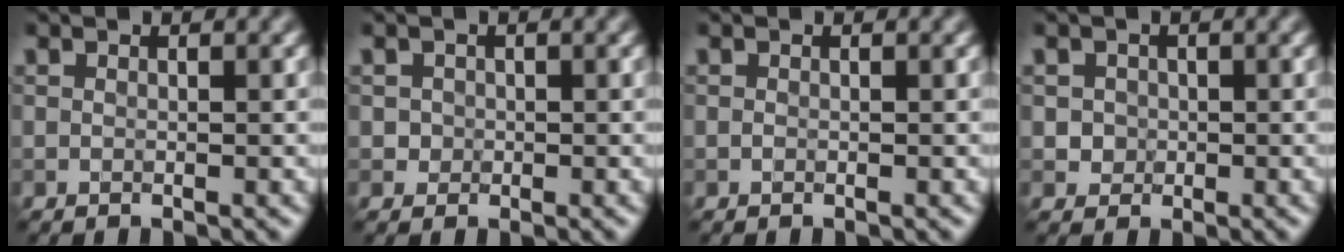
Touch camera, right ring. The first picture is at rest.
{"total": 1.0, "force": [0.0, 1.0, 0.1], "torque": [0.011, -0.002, 0.000]}
{"total": 0.0}
{"total": 1.3, "force": [0.0, 1.3, 0.3], "torque": [0.006, -0.003, 0.009]}